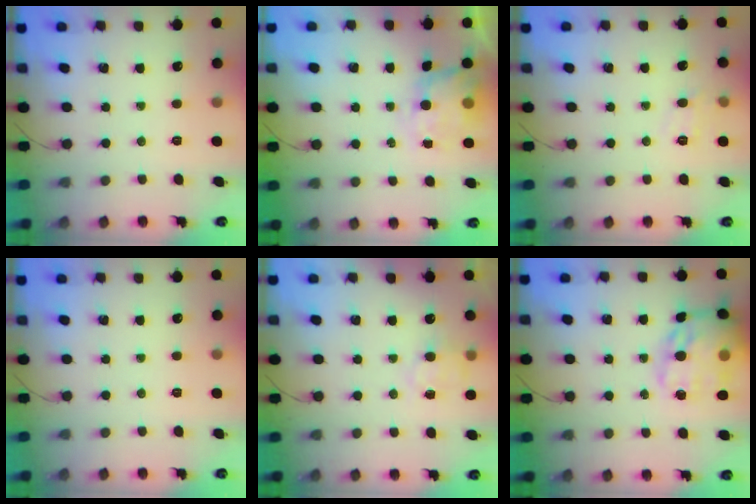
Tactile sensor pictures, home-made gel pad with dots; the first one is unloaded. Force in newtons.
{"total": 5.5, "press": 5.4, "slide": 1.2}
{"total": 7.7, "press": 7.5, "slide": 1.7}
{"total": 0.0}
{"total": 7.4, "press": 7.2, "slide": 1.7}
{"total": 23.4, "press": 23.1, "slide": 3.5}